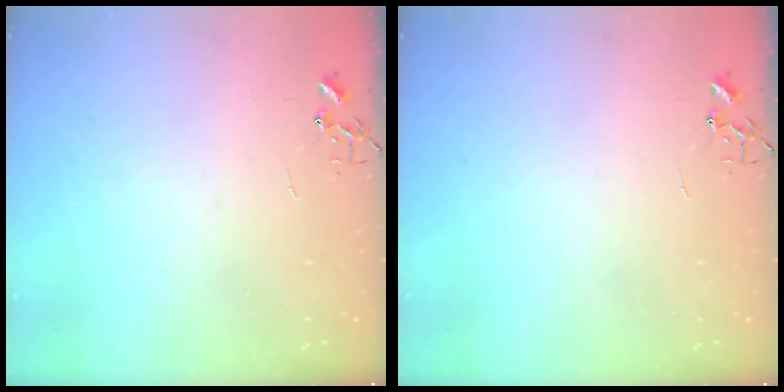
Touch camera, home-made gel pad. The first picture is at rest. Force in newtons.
{"total": 0.0}